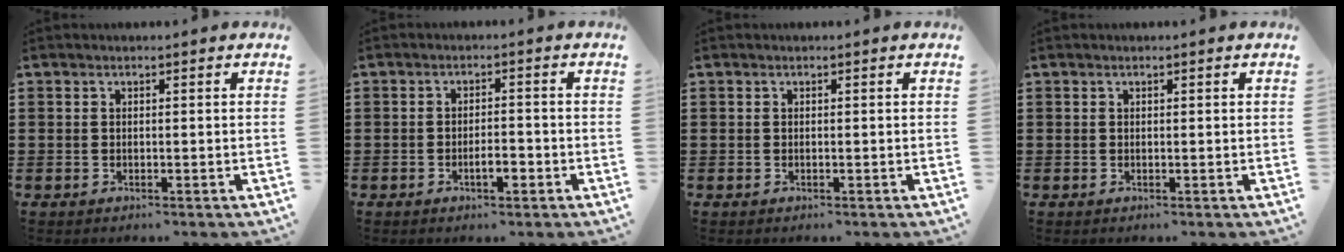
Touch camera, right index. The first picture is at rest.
{"total": 3.2, "force": [-1.3, 1.0, 2.7], "torque": [-0.049, 0.004, -0.025]}
{"total": 0.0}
{"total": 0.0}